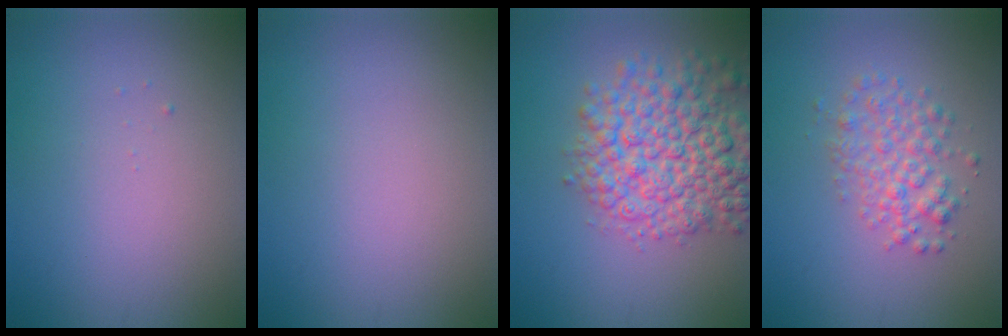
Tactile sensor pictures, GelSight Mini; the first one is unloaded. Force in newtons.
{"total": 0.0}
{"total": 8.2, "press": 8.2, "slide": 0.3}
{"total": 3.1, "press": 3.1, "slide": 0.1}